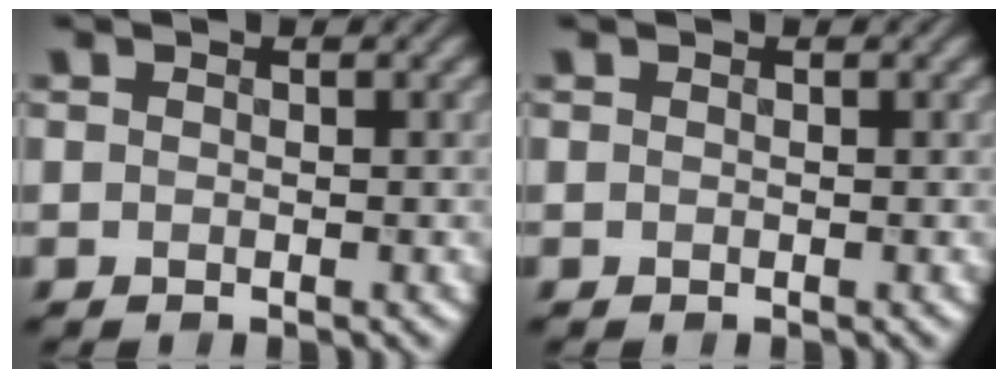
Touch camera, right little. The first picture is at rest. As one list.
[{"total": 0.0}]